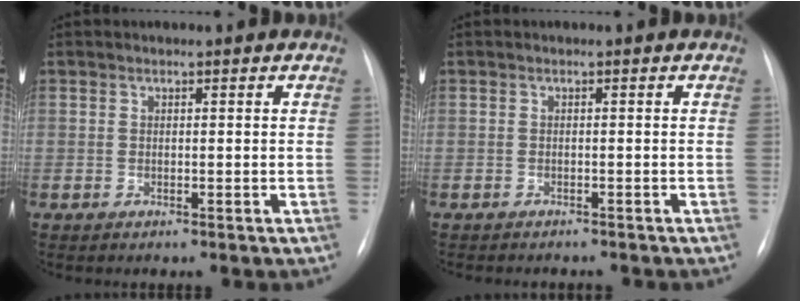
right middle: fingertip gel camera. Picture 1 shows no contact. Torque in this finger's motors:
{"motor_torque": [0.16, -0.34, 0.05, 0.02]}